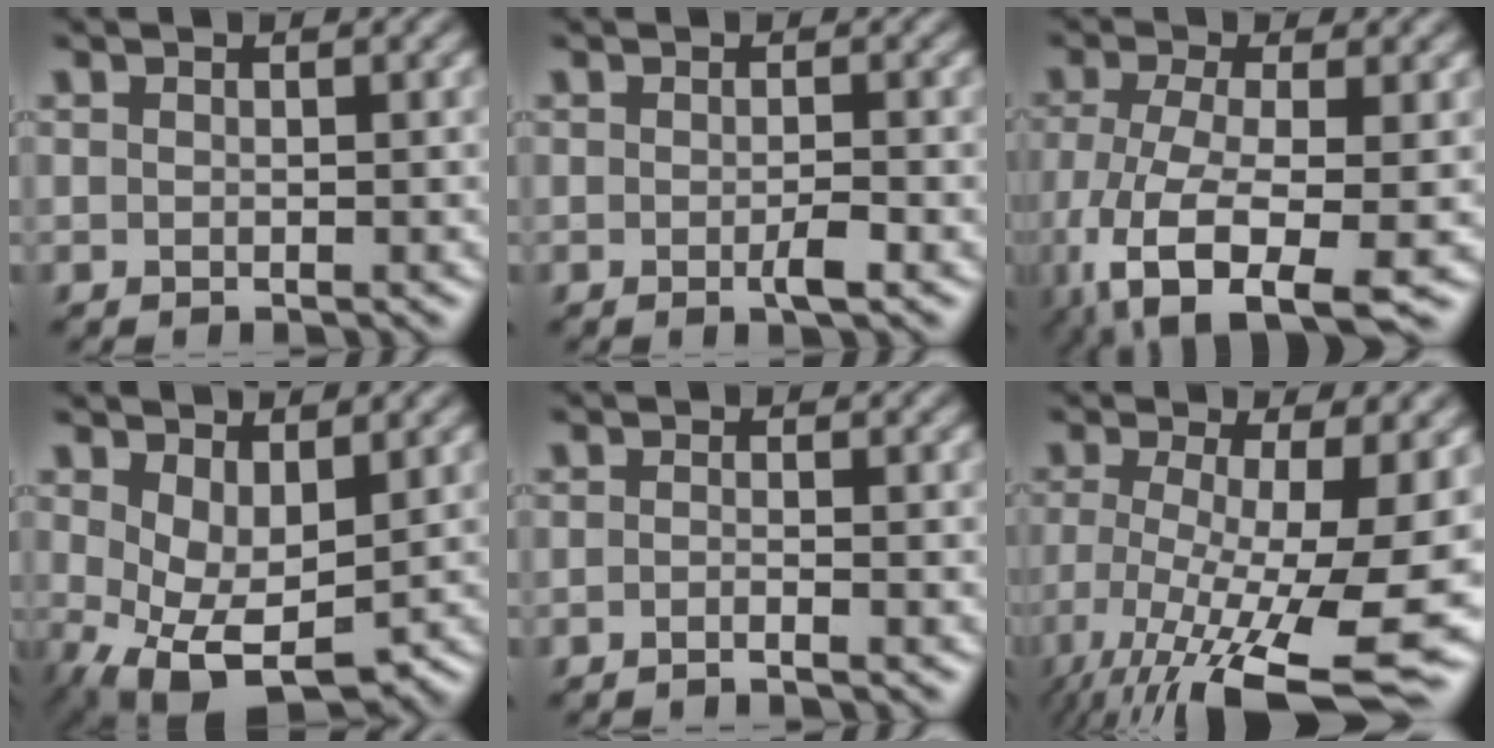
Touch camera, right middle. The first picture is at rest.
{"total": 1.6, "force": [-0.7, 0.2, 1.5], "torque": [-0.026, -0.004, -0.013]}
{"total": 9.7, "force": [-4.7, 3.4, 7.8], "torque": [-0.160, -0.024, -0.081]}
{"total": 6.0, "force": [-0.2, 3.3, 5.0], "torque": [-0.109, -0.017, 0.012]}
{"total": 1.4, "force": [-0.8, 0.4, 1.0], "torque": [-0.008, -0.006, -0.024]}
{"total": 15.1, "force": [-6.2, 4.3, 13.1], "torque": [-0.249, -0.035, -0.085]}